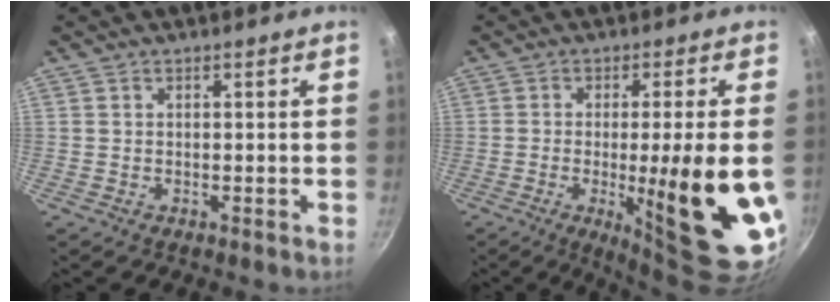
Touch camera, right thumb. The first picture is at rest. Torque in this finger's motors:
{"motor_torque": [2.55, 2.46, 2.13, -0.09, 0.44]}